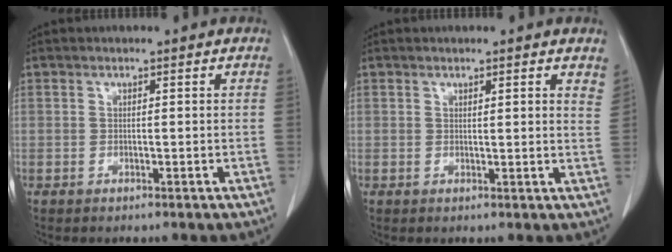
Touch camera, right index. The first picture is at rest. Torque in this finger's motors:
{"motor_torque": [0.03, -0.04, 0.02, 0.00]}